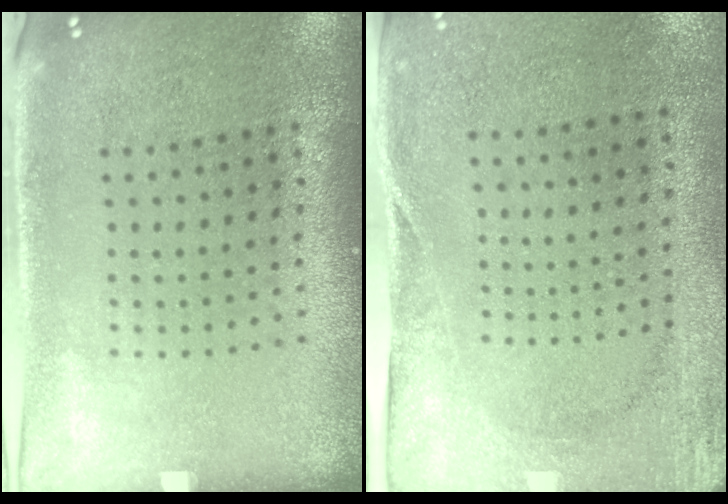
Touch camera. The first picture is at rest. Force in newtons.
{"total": 2.7, "press": 2.1, "slide": 1.7}